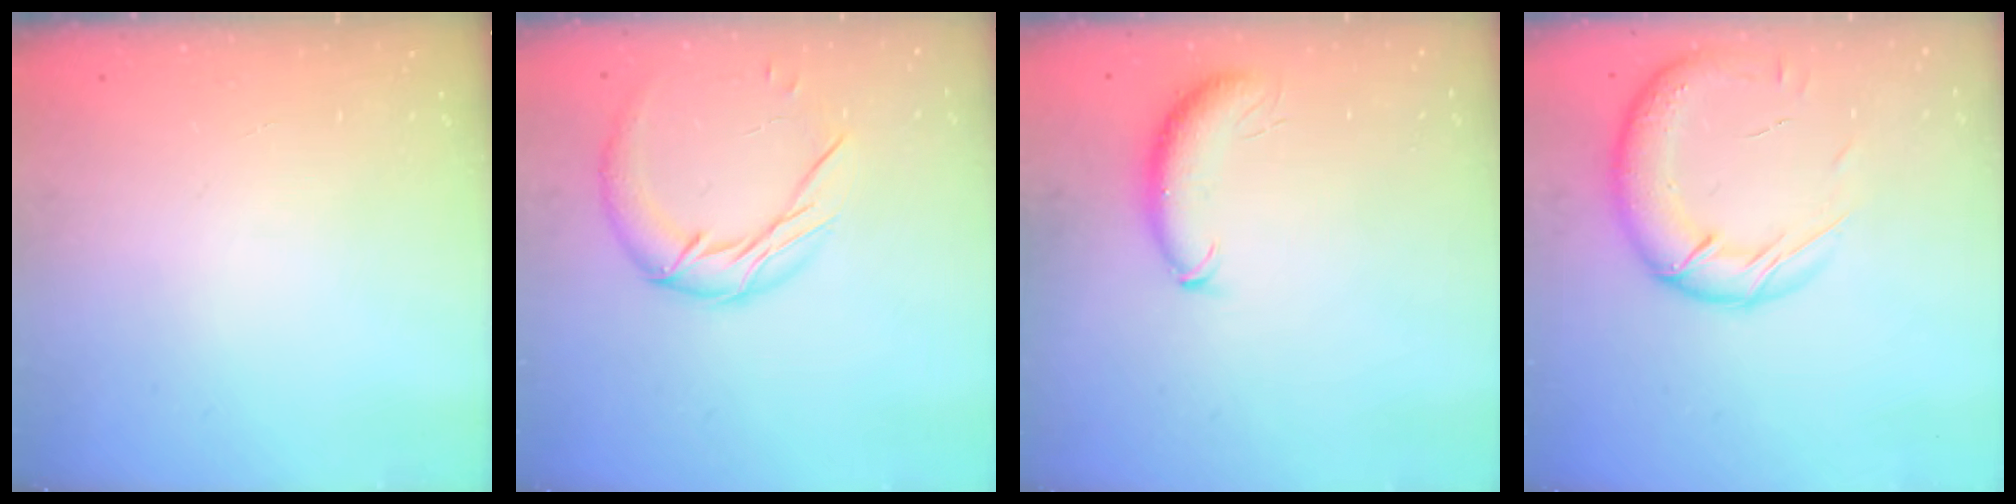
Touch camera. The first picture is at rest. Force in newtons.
{"total": 11.5, "press": 11.5, "slide": 0.8}
{"total": 8.7, "press": 8.6, "slide": 1.2}
{"total": 19.3, "press": 18.8, "slide": 4.3}